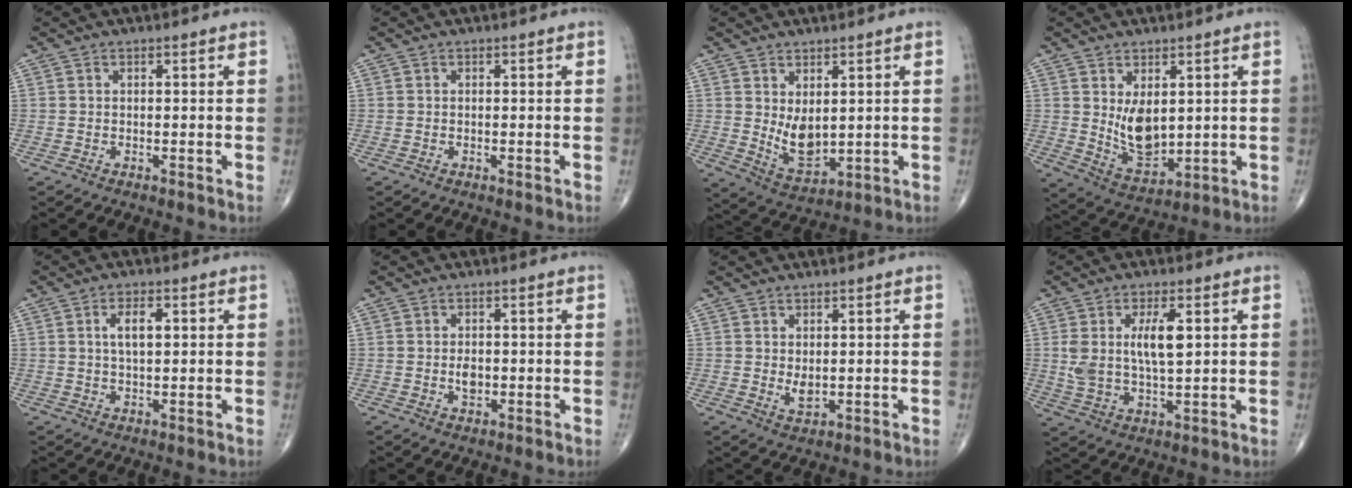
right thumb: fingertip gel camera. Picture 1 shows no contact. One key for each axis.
{"total": 0.0}
{"total": 7.1, "fx": 1.3, "fy": 3.9, "fz": 5.8, "tx": -0.085, "ty": -0.025, "tz": 0.041}
{"total": 8.7, "fx": 1.6, "fy": 4.9, "fz": 6.9, "tx": -0.099, "ty": -0.026, "tz": 0.049}
{"total": 4.3, "fx": 1.0, "fy": 1.9, "fz": 3.7, "tx": -0.067, "ty": 0.001, "tz": 0.018}
{"total": 2.6, "fx": -0.3, "fy": 1.7, "fz": 1.9, "tx": -0.029, "ty": 0.000, "tz": -0.004}
{"total": 2.6, "fx": 0.2, "fy": 1.4, "fz": 2.2, "tx": -0.034, "ty": -0.009, "tz": 0.010}
{"total": 9.1, "fx": 2.1, "fy": 3.6, "fz": 8.0, "tx": -0.153, "ty": -0.004, "tz": 0.044}